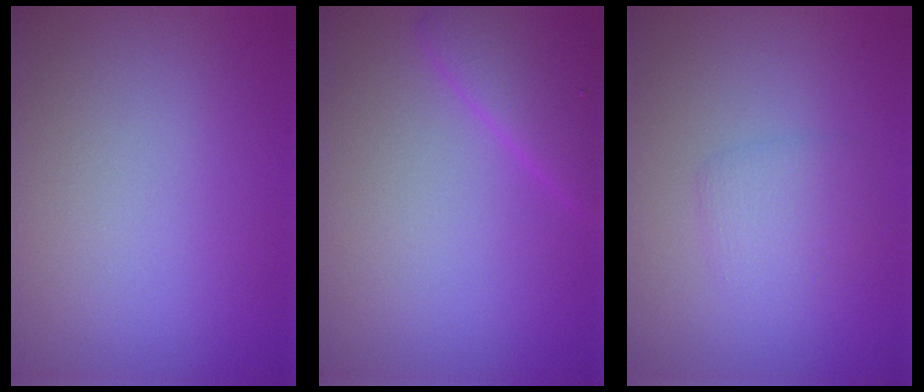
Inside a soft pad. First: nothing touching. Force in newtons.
{"total": 4.2, "press": 4.2, "slide": 0.2}
{"total": 1.9, "press": 1.9, "slide": 0.0}